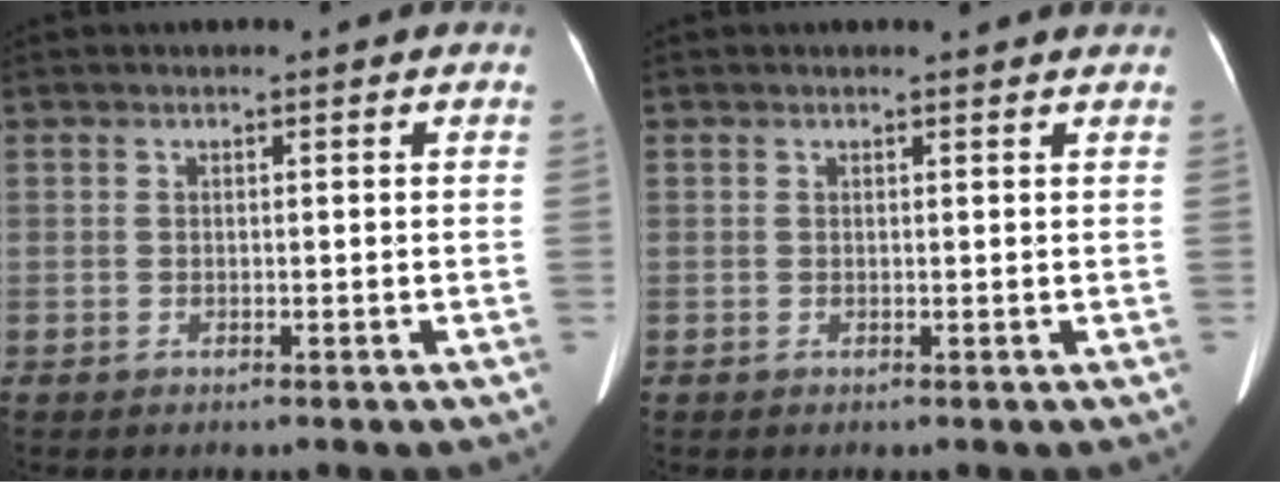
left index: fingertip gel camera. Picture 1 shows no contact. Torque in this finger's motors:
{"motor_torque": [0.24, -0.09, 0.00, 0.02]}